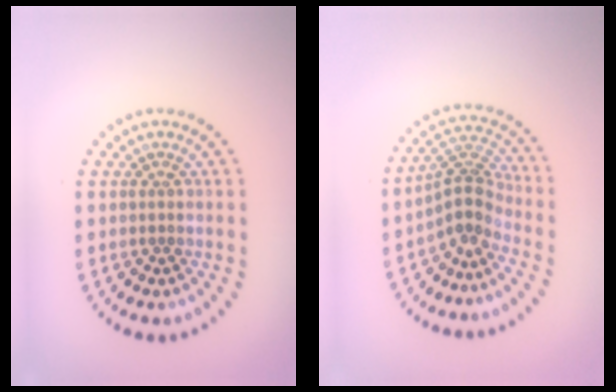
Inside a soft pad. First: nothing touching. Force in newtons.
{"total": 3.3, "press": 2.3, "slide": 2.4}